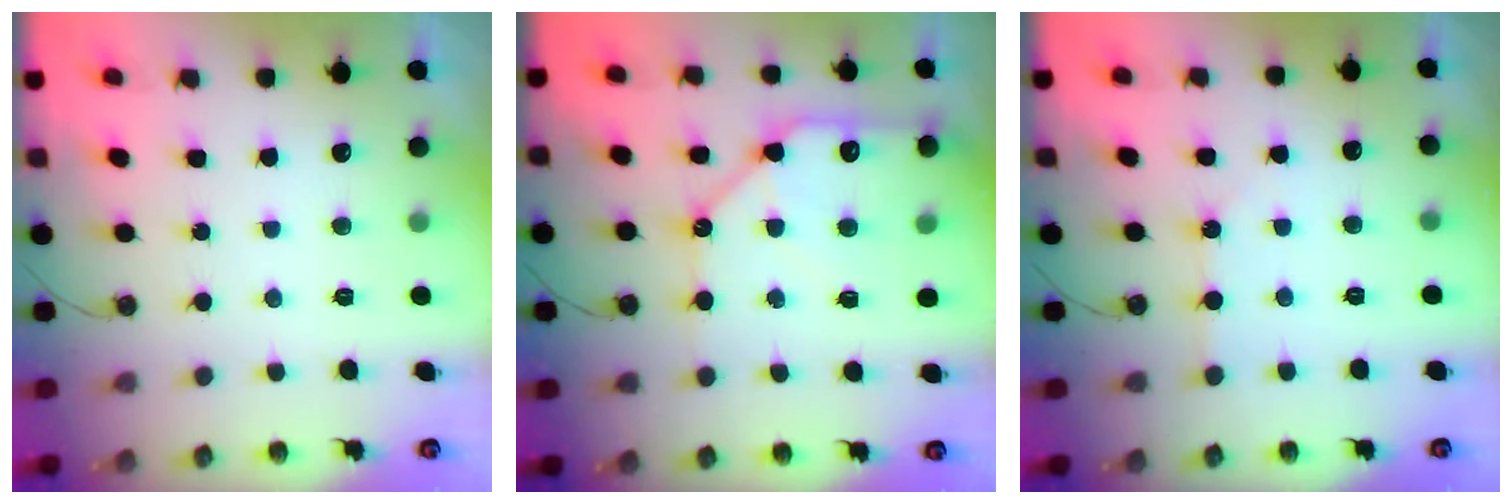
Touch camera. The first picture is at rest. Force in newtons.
{"total": 14.2, "press": 14.1, "slide": 1.9}
{"total": 2.7, "press": 2.7, "slide": 0.3}